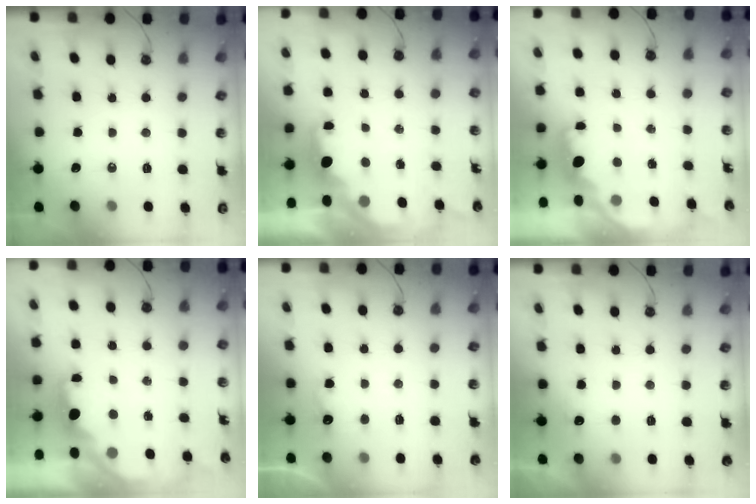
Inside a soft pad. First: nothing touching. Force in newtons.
{"total": 2.2, "press": 2.0, "slide": 0.8}
{"total": 1.9, "press": 1.8, "slide": 0.5}
{"total": 2.4, "press": 2.2, "slide": 0.8}
{"total": 2.9, "press": 2.8, "slide": 0.9}
{"total": 3.7, "press": 3.5, "slide": 1.1}